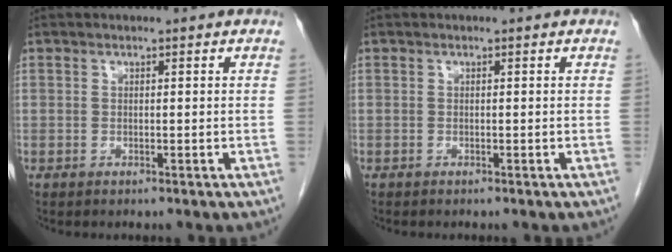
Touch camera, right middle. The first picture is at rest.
{"total": 0.0}